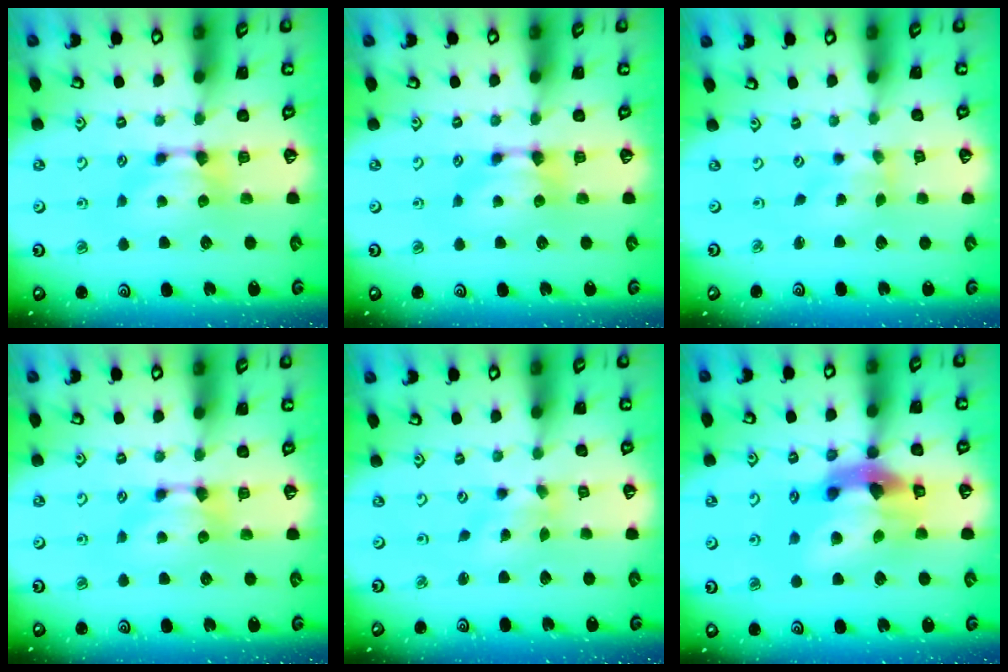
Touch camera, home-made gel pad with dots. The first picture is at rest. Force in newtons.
{"total": 0.0}
{"total": 2.0, "press": 1.7, "slide": 1.0}
{"total": 0.0}
{"total": 1.2, "press": 0.3, "slide": 1.2}
{"total": 10.5, "press": 10.2, "slide": 2.6}